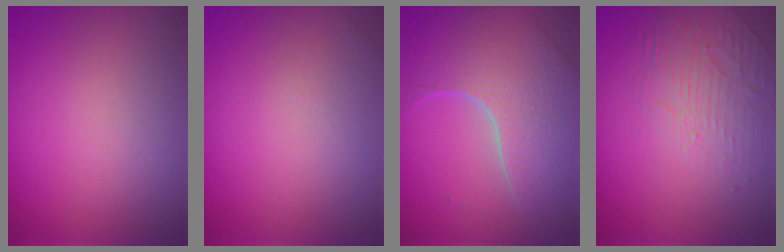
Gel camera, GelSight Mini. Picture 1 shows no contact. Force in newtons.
{"total": 0.5, "press": 0.4, "slide": 0.4}
{"total": 8.3, "press": 5.9, "slide": 5.7}
{"total": 2.5, "press": 1.8, "slide": 1.6}